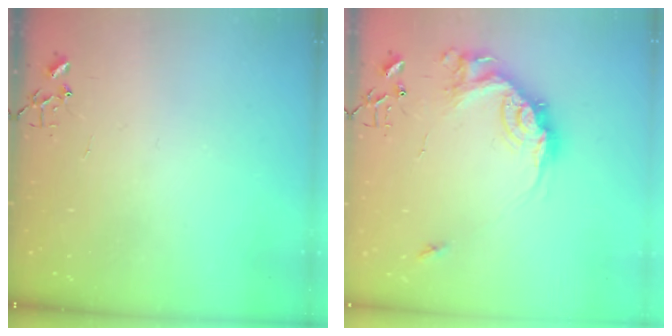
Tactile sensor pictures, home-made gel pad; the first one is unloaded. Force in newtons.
{"total": 16.6, "press": 16.6, "slide": 0.9}